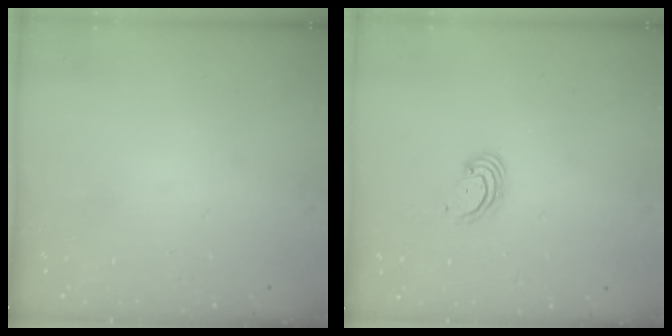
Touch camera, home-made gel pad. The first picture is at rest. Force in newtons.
{"total": 2.5, "press": 2.5, "slide": 0.3}